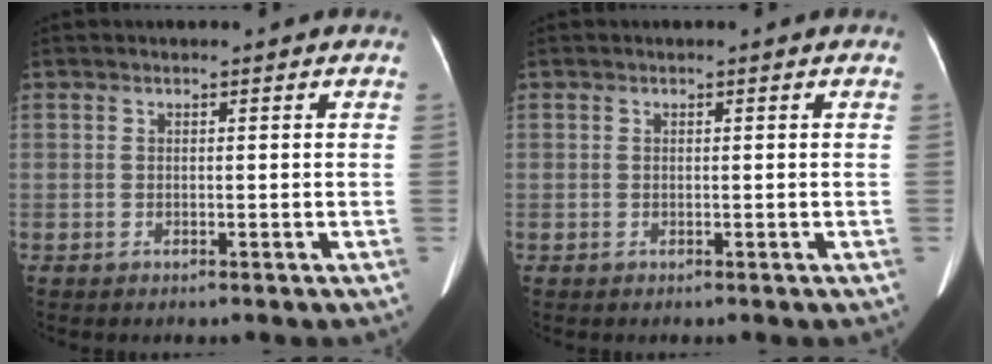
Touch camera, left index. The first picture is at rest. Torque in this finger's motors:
{"motor_torque": [0.02, 0.02, 0.01, 0.00]}